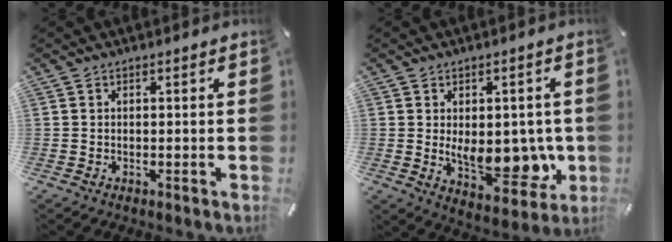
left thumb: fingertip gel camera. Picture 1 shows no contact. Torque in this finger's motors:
{"motor_torque": [0.91, 0.90, 1.96, -0.80, 0.13]}